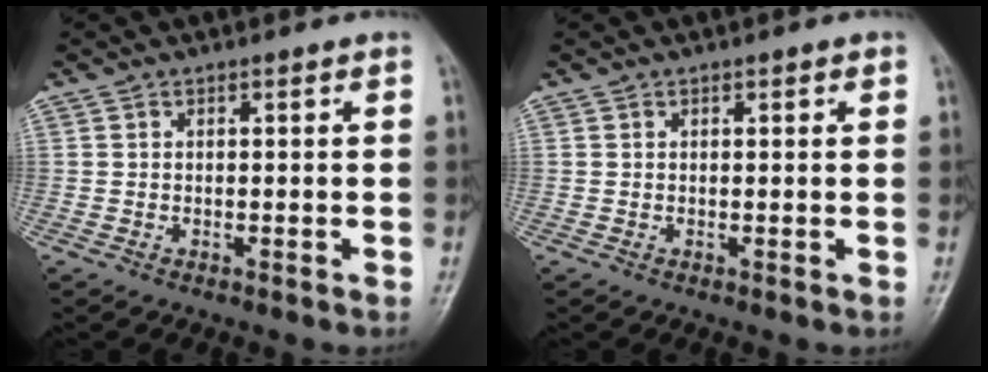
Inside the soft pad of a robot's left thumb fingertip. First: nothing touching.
{"total": 0.9, "force": [0.4, 0.3, 0.7], "torque": [-0.006, 0.001, 0.004]}